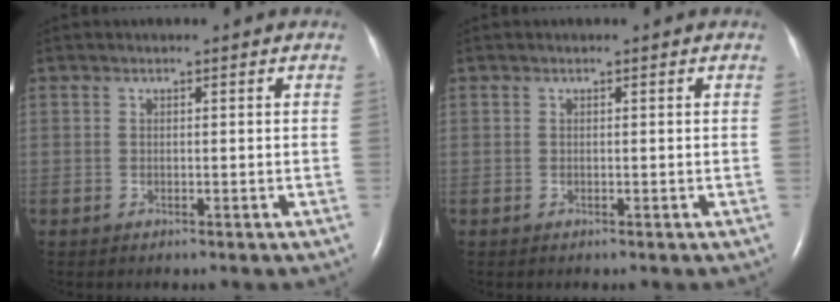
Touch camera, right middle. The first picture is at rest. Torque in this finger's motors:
{"motor_torque": [-0.12, 0.08, -0.02, 0.00]}